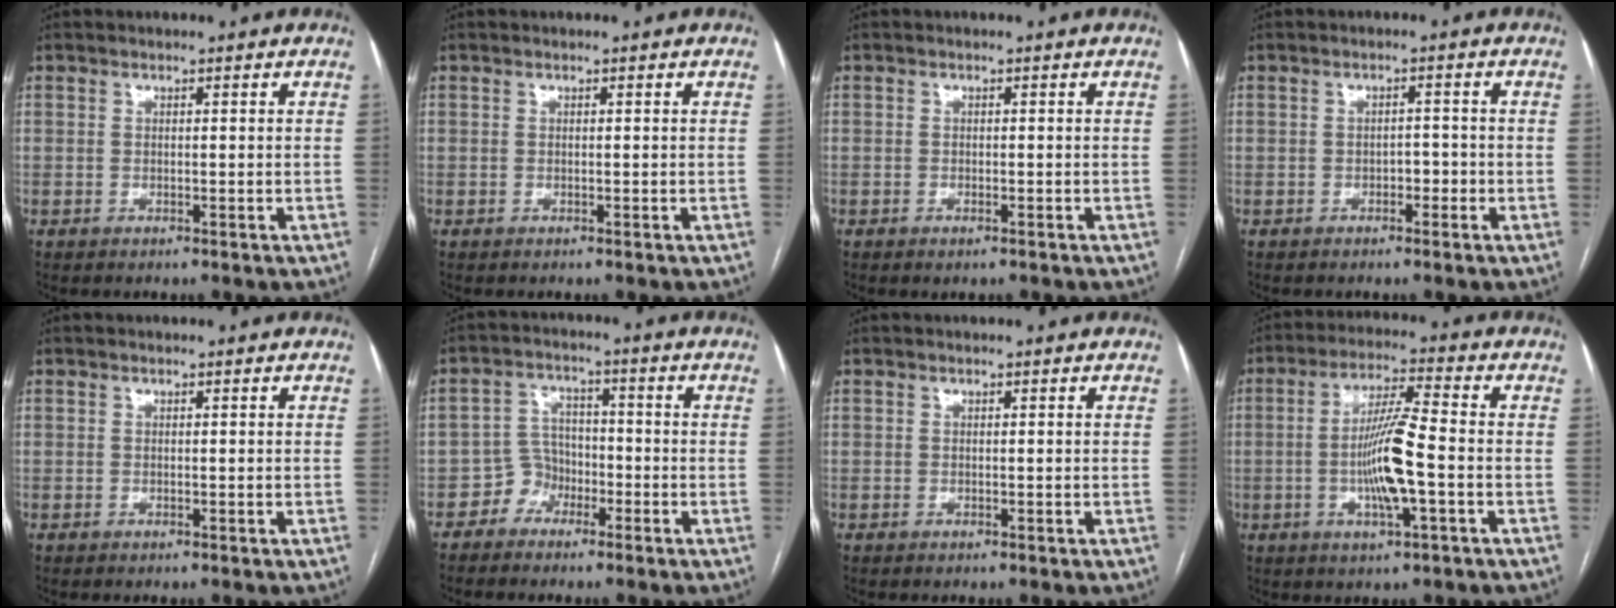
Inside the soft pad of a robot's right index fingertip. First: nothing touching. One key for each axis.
{"total": 0.0}
{"total": 0.8, "fx": -0.6, "fy": 0.3, "fz": 0.5, "tx": -0.010, "ty": -0.002, "tz": -0.004}
{"total": 1.7, "fx": -0.9, "fy": 1.0, "fz": 1.1, "tx": -0.013, "ty": 0.005, "tz": -0.012}
{"total": 0.0}
{"total": 4.3, "fx": -2.6, "fy": 3.5, "fz": 0.4, "tx": -0.002, "ty": 0.015, "tz": -0.048}
{"total": 0.0}
{"total": 9.9, "fx": -2.0, "fy": 0.6, "fz": 9.7, "tx": -0.187, "ty": -0.002, "tz": -0.041}